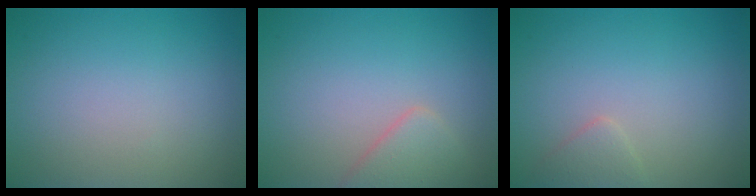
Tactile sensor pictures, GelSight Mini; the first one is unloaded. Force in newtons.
{"total": 2.3, "press": 2.3, "slide": 0.1}
{"total": 1.3, "press": 1.3, "slide": 0.1}